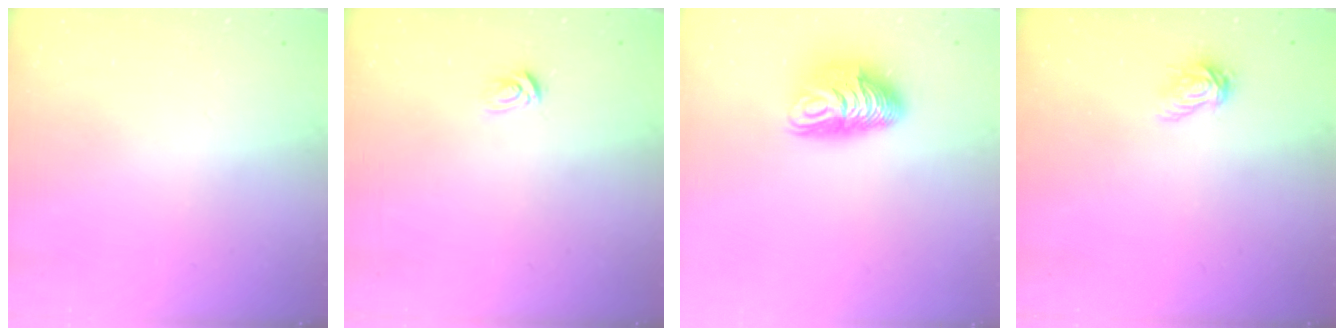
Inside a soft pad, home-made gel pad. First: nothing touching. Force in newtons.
{"total": 3.7, "press": 3.7, "slide": 0.2}
{"total": 10.3, "press": 10.3, "slide": 0.4}
{"total": 6.8, "press": 6.8, "slide": 0.8}